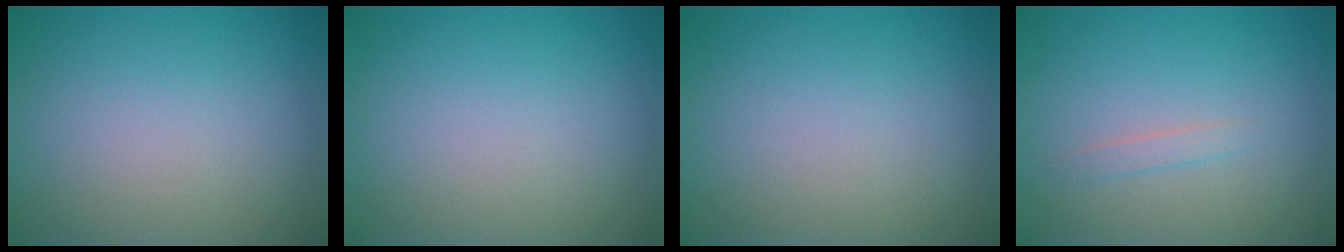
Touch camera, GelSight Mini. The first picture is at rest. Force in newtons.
{"total": 0.0}
{"total": 0.0}
{"total": 0.9, "press": 0.9, "slide": 0.0}